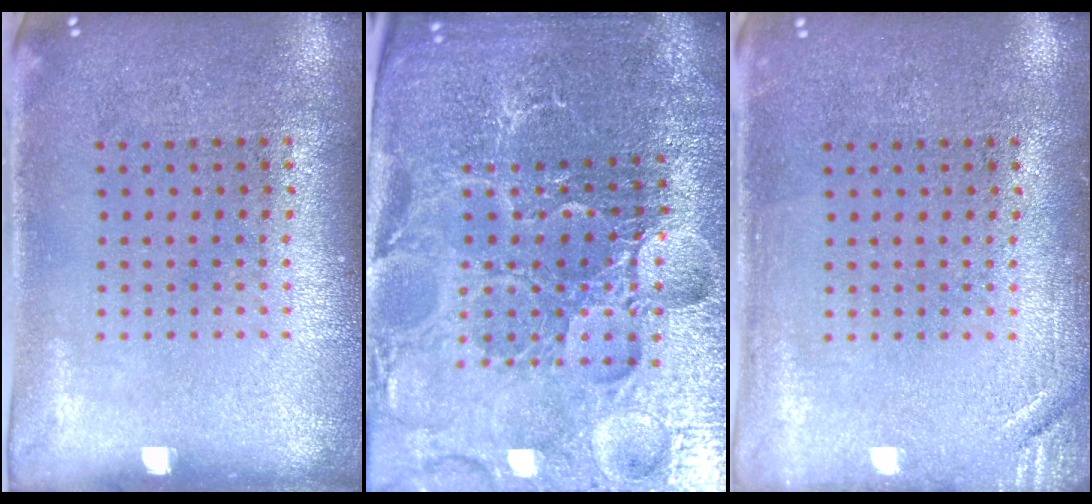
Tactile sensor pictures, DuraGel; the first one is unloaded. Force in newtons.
{"total": 5.5, "press": 5.2, "slide": 1.8}
{"total": 1.5, "press": 1.5, "slide": 0.3}